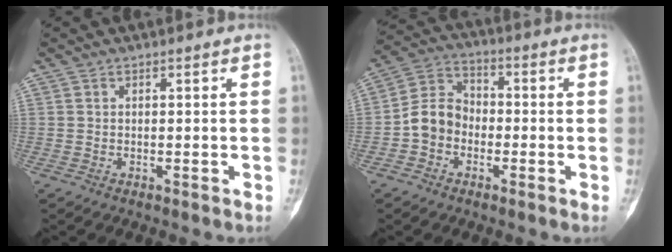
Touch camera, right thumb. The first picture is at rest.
{"total": 8.2, "force": [-2.2, 6.8, 4.0], "torque": [-0.058, 0.036, -0.055]}